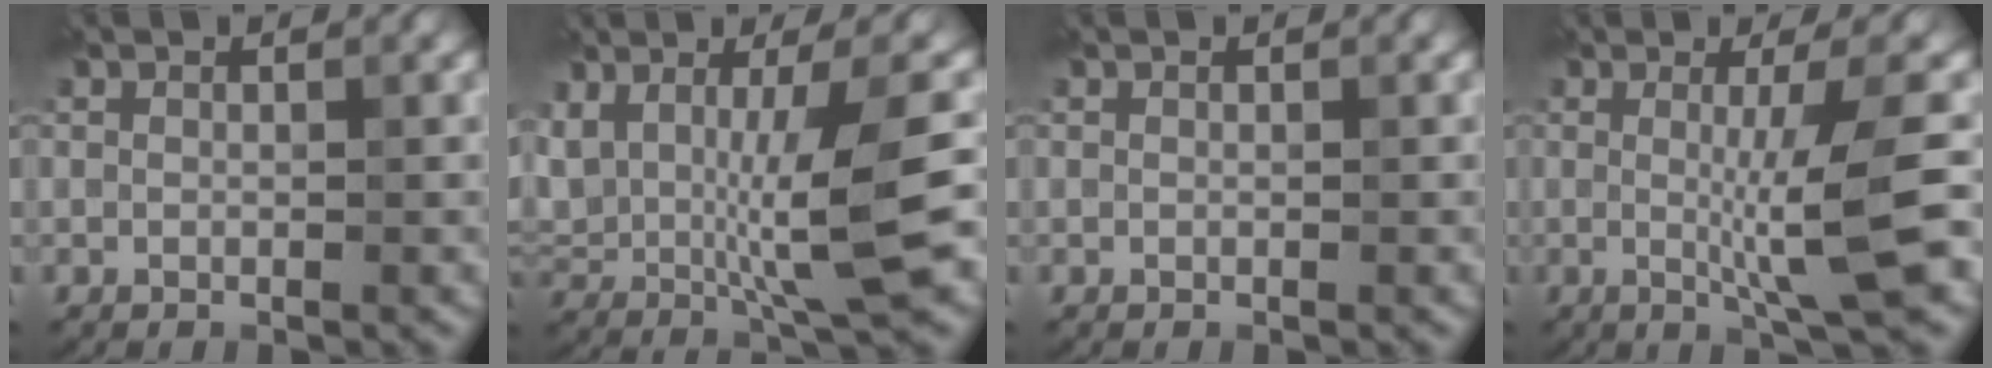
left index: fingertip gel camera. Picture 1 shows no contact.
{"total": 8.8, "force": [0.3, 2.3, 8.5], "torque": [-0.151, -0.007, 0.012]}
{"total": 0.0}
{"total": 6.5, "force": [-0.2, 1.0, 6.5], "torque": [-0.094, -0.007, -0.003]}